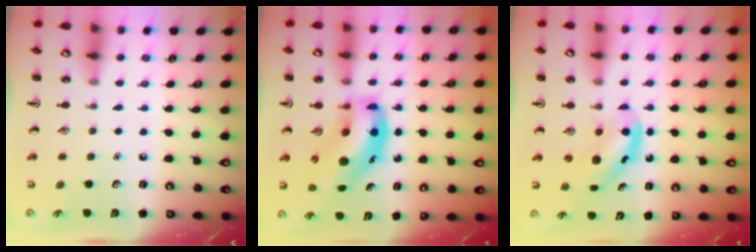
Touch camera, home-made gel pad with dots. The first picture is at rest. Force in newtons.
{"total": 12.9, "press": 12.5, "slide": 3.5}
{"total": 4.9, "press": 4.8, "slide": 0.9}